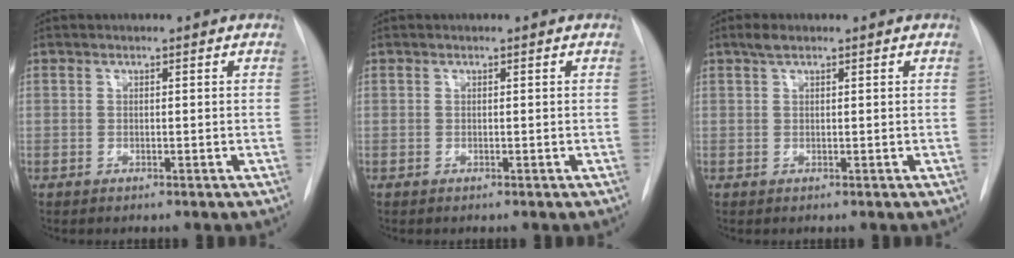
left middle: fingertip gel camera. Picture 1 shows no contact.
{"total": 0.0}
{"total": 1.6, "force": [1.2, 0.4, 1.0], "torque": [-0.024, 0.010, 0.022]}